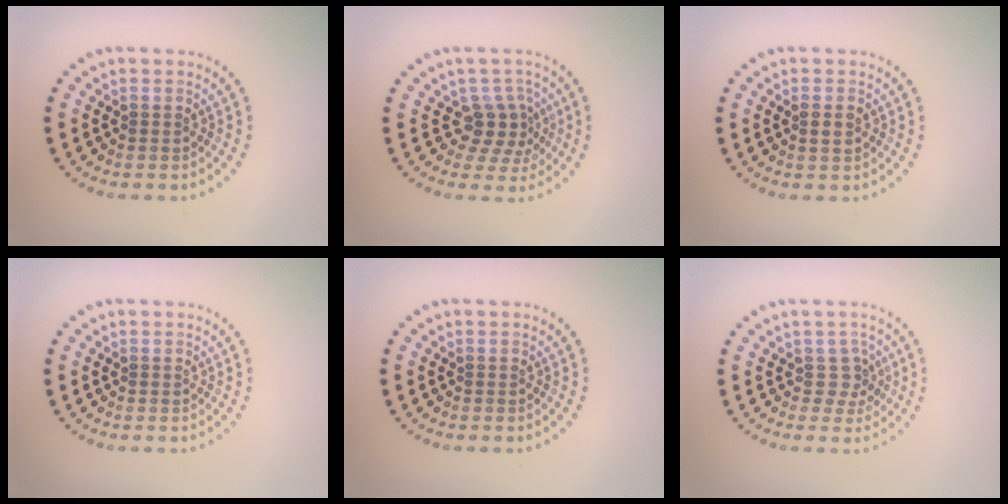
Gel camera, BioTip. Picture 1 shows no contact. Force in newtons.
{"total": 3.1, "press": 2.3, "slide": 2.0}
{"total": 1.2, "press": 1.2, "slide": 0.4}
{"total": 0.0}
{"total": 0.0}
{"total": 1.9, "press": 1.4, "slide": 1.2}